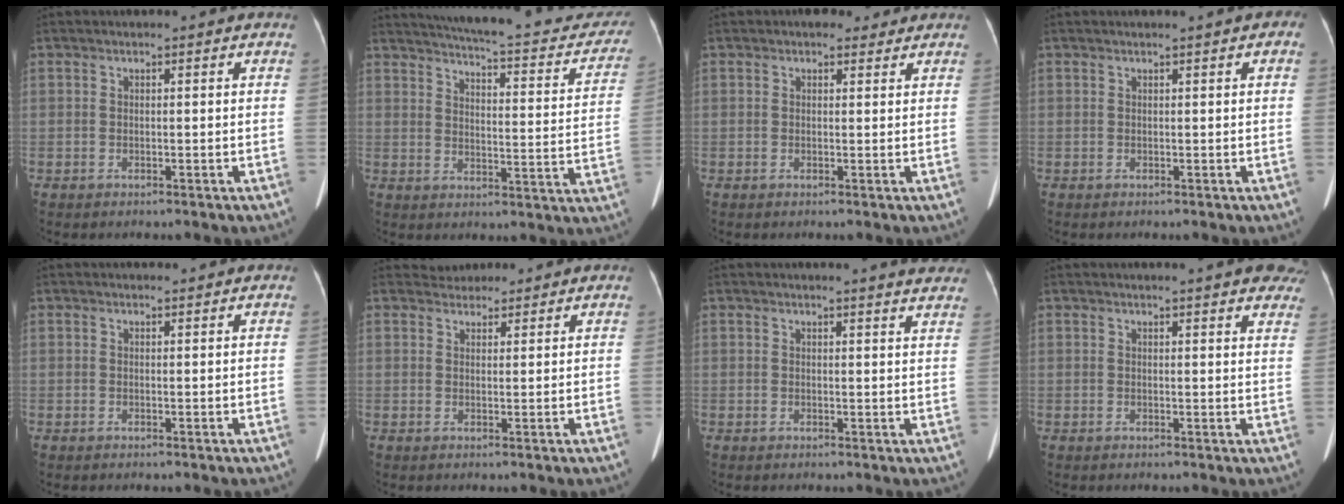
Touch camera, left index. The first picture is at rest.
{"total": 23.9, "force": [20.8, 5.5, 10.5], "torque": [-0.139, -0.026, 0.241]}
{"total": 2.7, "force": [2.1, 1.6, 0.9], "torque": [-0.011, 0.011, 0.026]}
{"total": 1.7, "force": [0.8, 0.5, 1.4], "torque": [-0.015, 0.015, 0.009]}
{"total": 0.5, "force": [0.5, 0.0, -0.1], "torque": [-0.006, -0.002, 0.009]}
{"total": 2.7, "force": [2.5, 1.1, -0.2], "torque": [0.004, 0.019, 0.038]}
{"total": 8.8, "force": [8.3, 0.5, 2.9], "torque": [-0.024, -0.015, 0.070]}
{"total": 13.9, "force": [12.1, 2.4, 6.4], "torque": [-0.066, -0.001, 0.125]}